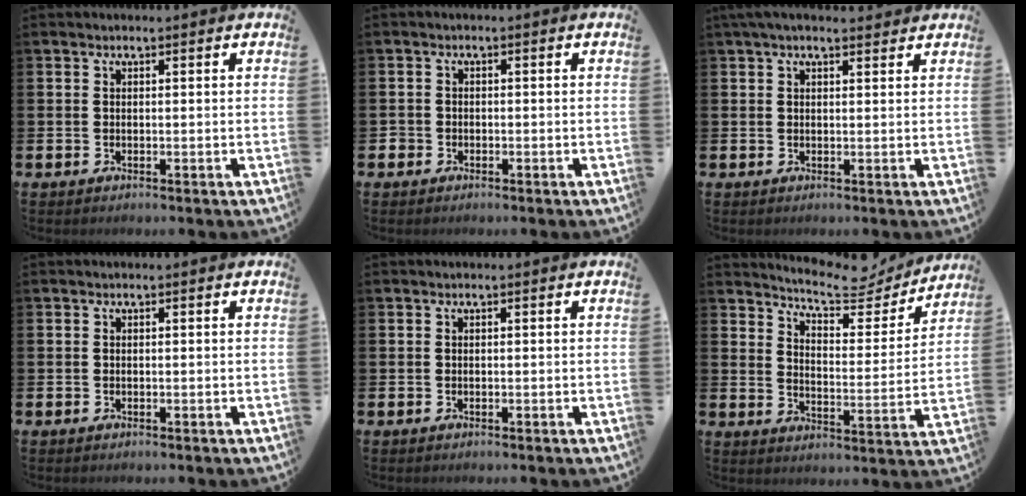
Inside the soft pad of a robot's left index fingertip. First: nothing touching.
{"total": 1.1, "force": [-0.6, 1.0, 0.1], "torque": [0.000, 0.002, -0.017]}
{"total": 2.5, "force": [2.1, 0.6, 1.2], "torque": [-0.028, 0.001, 0.037]}
{"total": 0.0}
{"total": 0.0}
{"total": 7.7, "force": [7.2, 1.8, 2.0], "torque": [-0.051, -0.055, 0.123]}